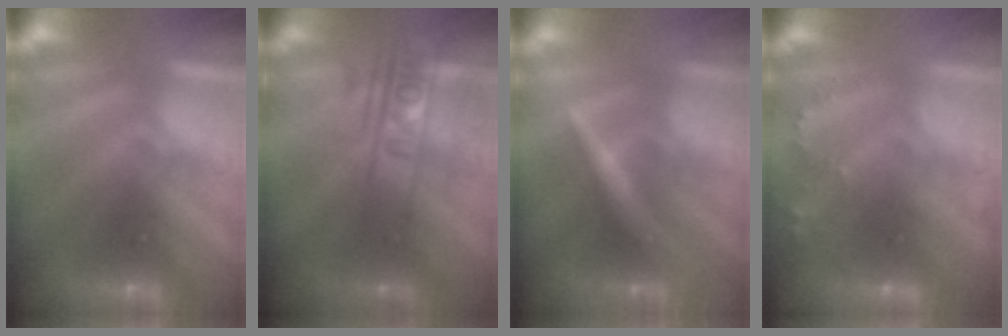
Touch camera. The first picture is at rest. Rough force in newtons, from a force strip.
{"total": 2.2}
{"total": 2.4}
{"total": 2.2}